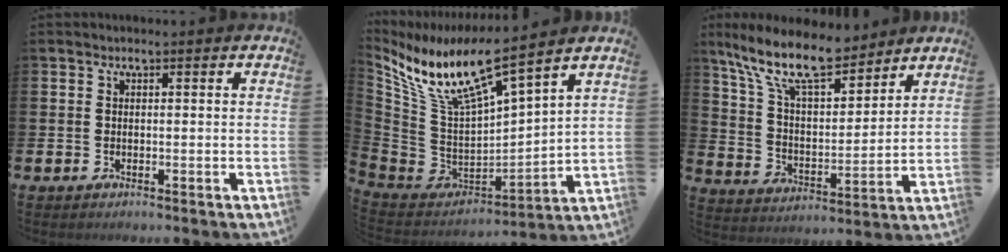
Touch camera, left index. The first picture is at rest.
{"total": 10.0, "force": [7.9, 1.2, 6.0], "torque": [-0.163, -0.067, 0.127]}
{"total": 12.5, "force": [10.3, 3.8, 6.0], "torque": [-0.150, -0.050, 0.185]}